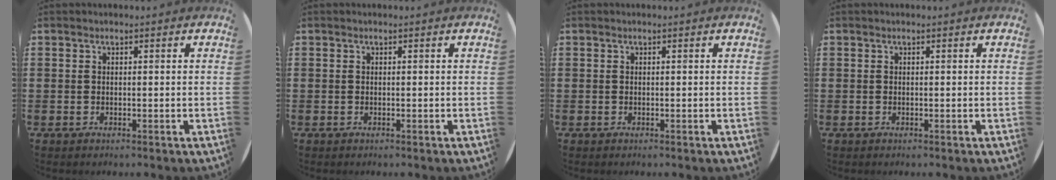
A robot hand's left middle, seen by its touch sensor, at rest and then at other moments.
{"total": 0.0}
{"total": 0.0}
{"total": 0.0}